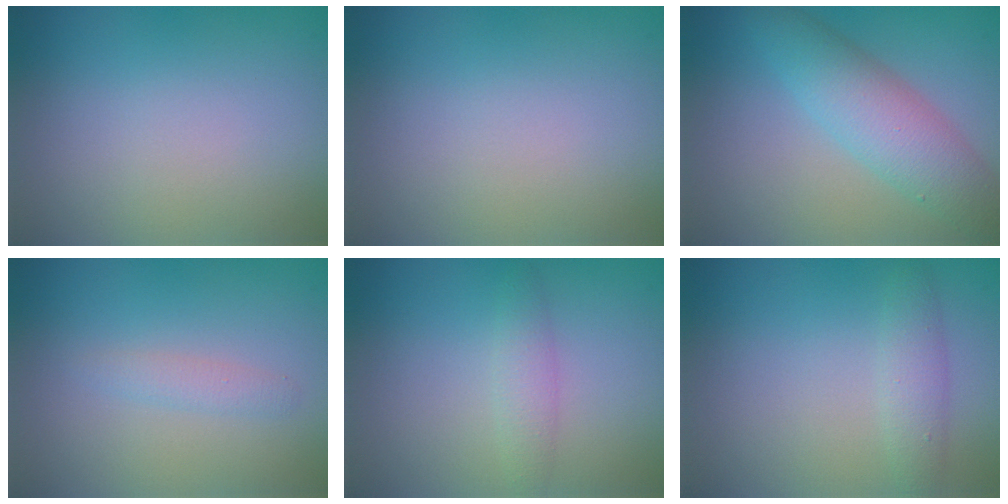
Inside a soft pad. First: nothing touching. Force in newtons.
{"total": 0.0}
{"total": 5.2, "press": 5.2, "slide": 0.2}
{"total": 1.1, "press": 1.1, "slide": 0.0}
{"total": 1.8, "press": 1.8, "slide": 0.1}
{"total": 1.9, "press": 1.9, "slide": 0.1}